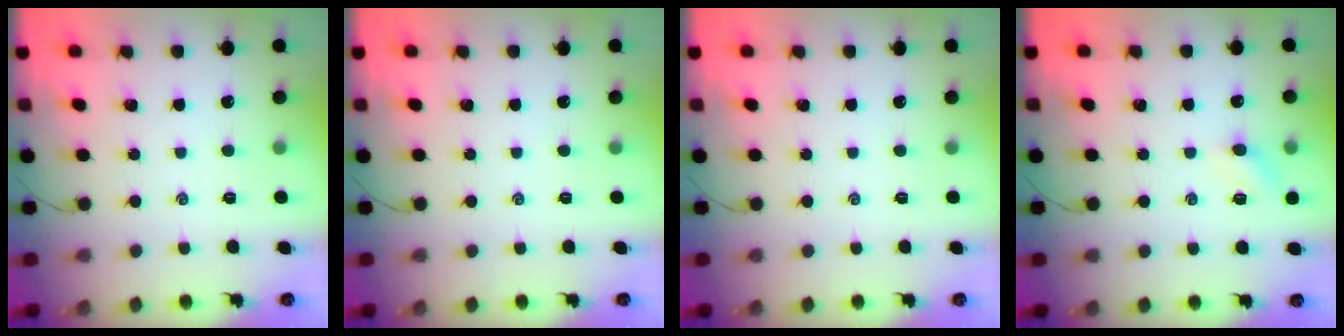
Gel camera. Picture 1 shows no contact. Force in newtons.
{"total": 0.0}
{"total": 0.0}
{"total": 6.1, "press": 5.8, "slide": 1.9}